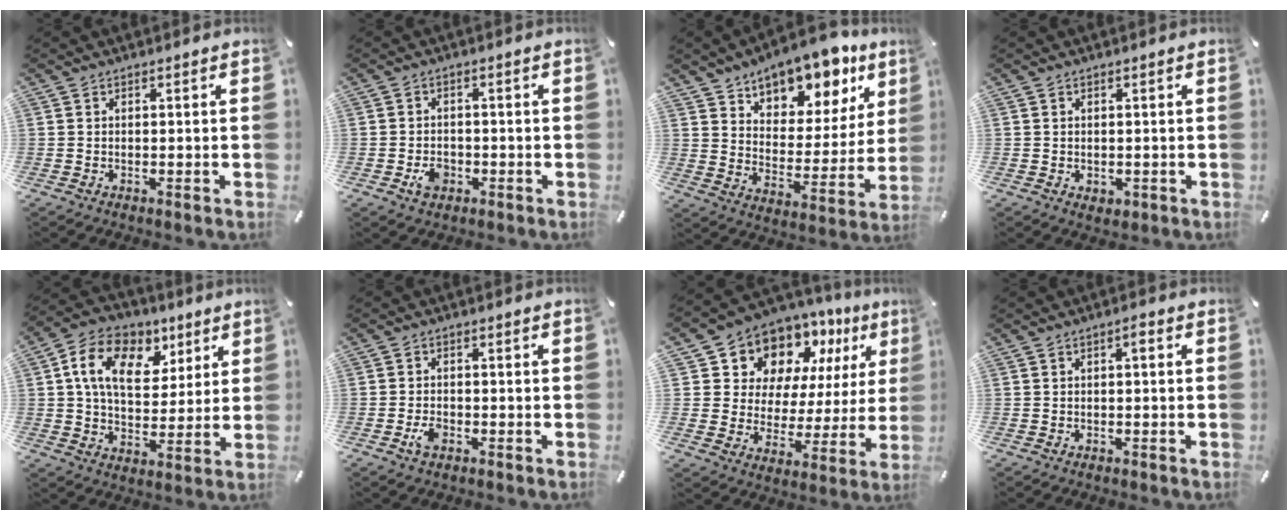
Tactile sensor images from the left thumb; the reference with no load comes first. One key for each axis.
{"total": 4.0, "fx": -1.5, "fy": 3.1, "fz": 2.0, "tx": -0.040, "ty": 0.005, "tz": -0.026}
{"total": 14.0, "fx": 12.0, "fy": 6.3, "fz": 3.4, "tx": -0.047, "ty": -0.107, "tz": 0.206}
{"total": 1.2, "fx": 0.1, "fy": 1.1, "fz": 0.3, "tx": -0.007, "ty": 0.004, "tz": 0.001}
{"total": 14.3, "fx": 6.0, "fy": 10.0, "fz": 8.3, "tx": -0.147, "ty": -0.008, "tz": 0.113}
{"total": 2.7, "fx": -1.2, "fy": 1.8, "fz": 1.7, "tx": -0.037, "ty": 0.002, "tz": -0.022}
{"total": 11.1, "fx": 8.5, "fy": 7.0, "fz": 1.6, "tx": -0.036, "ty": -0.089, "tz": 0.153}
{"total": 1.3, "fx": -0.1, "fy": 0.4, "fz": 1.2, "tx": -0.025, "ty": 0.006, "tz": -0.005}